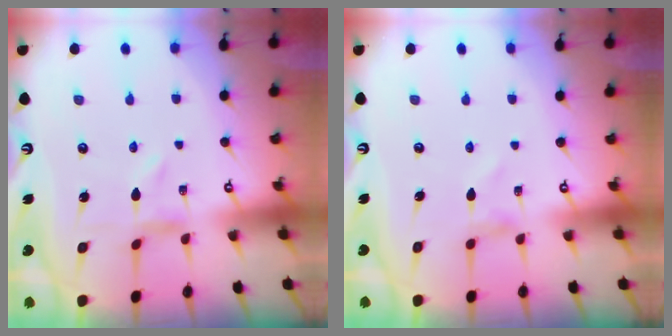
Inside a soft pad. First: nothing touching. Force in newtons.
{"total": 0.9, "press": 0.9, "slide": 0.4}